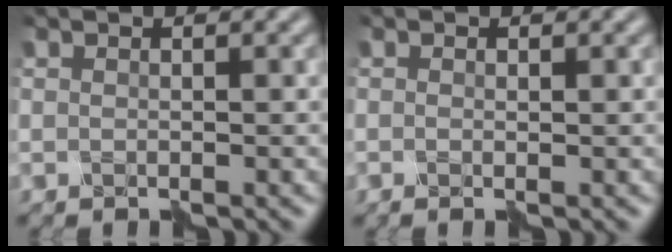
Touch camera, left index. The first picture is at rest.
{"total": 0.0}